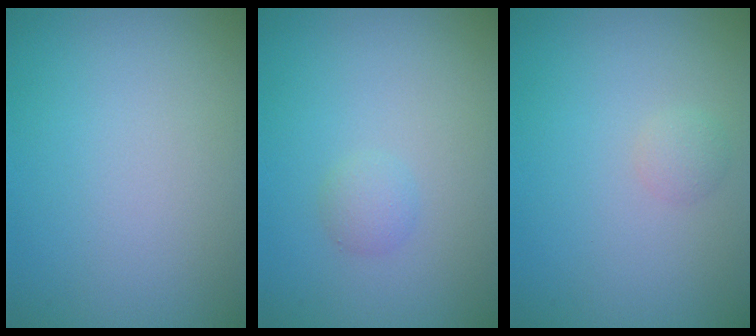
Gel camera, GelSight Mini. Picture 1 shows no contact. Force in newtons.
{"total": 1.1, "press": 1.1, "slide": 0.0}
{"total": 0.9, "press": 0.9, "slide": 0.1}